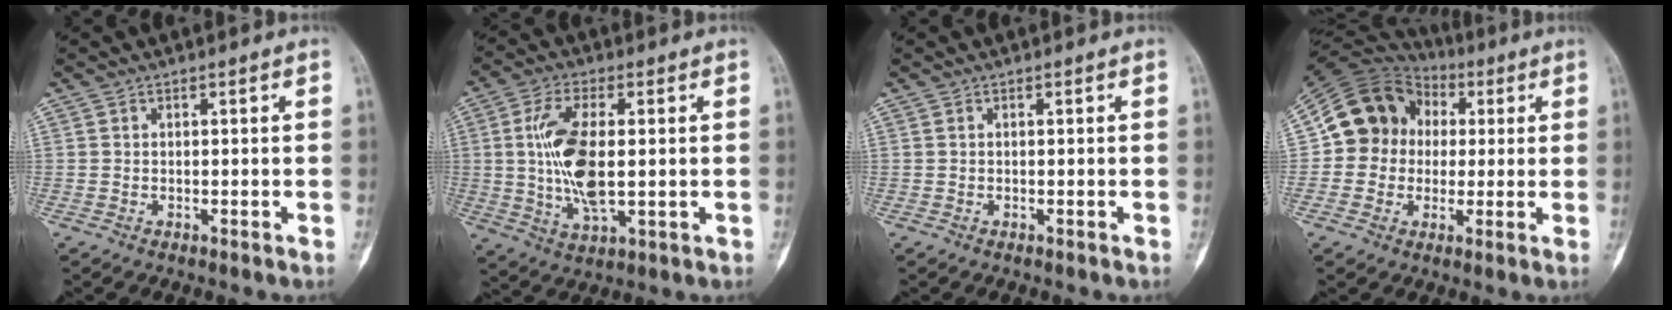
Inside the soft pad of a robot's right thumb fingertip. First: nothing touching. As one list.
[{"total": 12.8, "force": [0.7, 5.7, 11.4], "torque": [-0.224, -0.006, 0.017]}, {"total": 0.0}, {"total": 13.9, "force": [1.5, 12.5, 5.8], "torque": [-0.079, 0.026, 0.020]}]